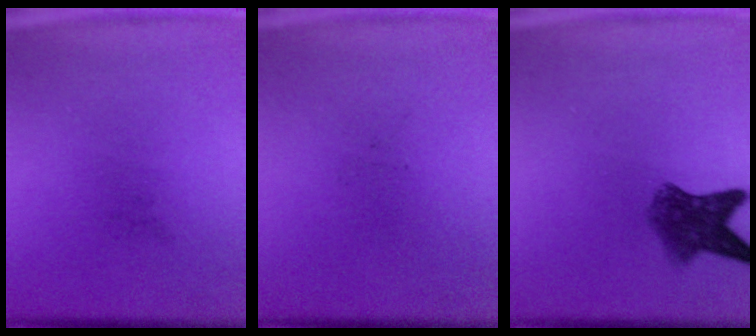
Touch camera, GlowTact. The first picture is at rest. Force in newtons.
{"total": 0.0}
{"total": 5.8}